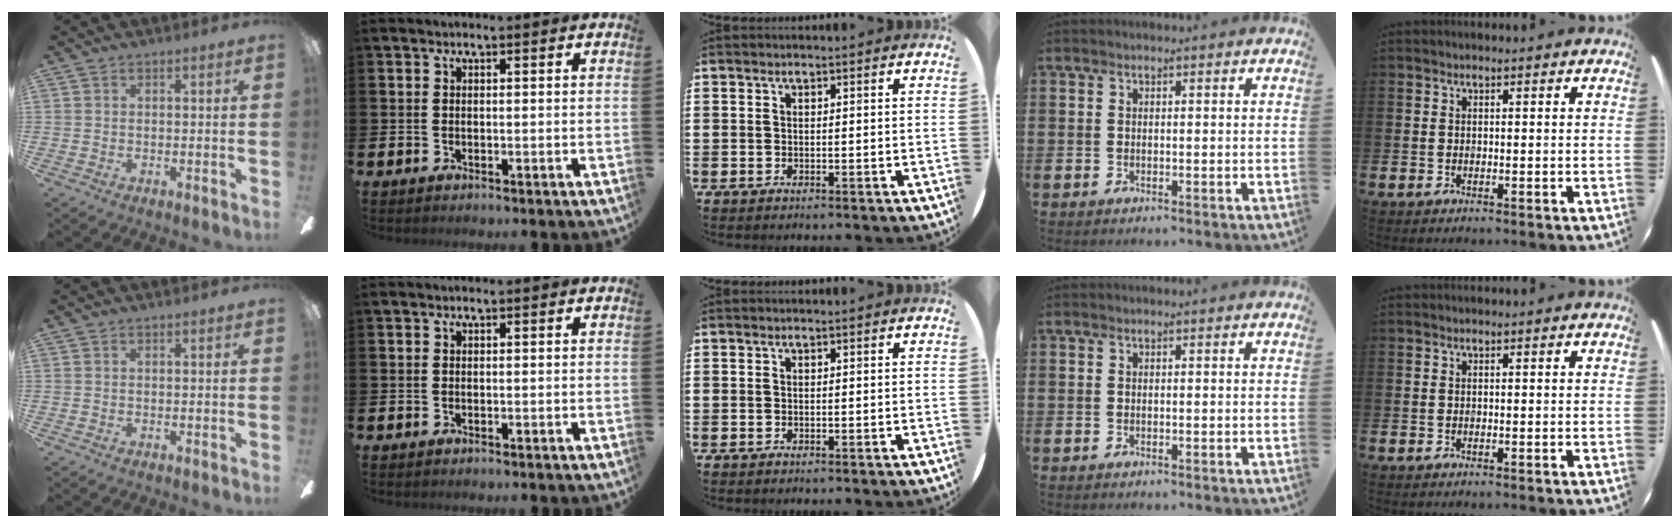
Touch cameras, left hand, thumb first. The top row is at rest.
{}